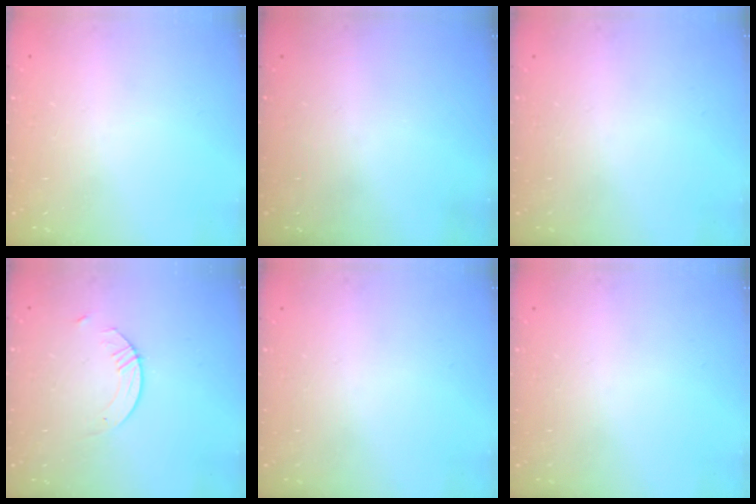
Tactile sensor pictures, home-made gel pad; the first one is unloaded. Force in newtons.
{"total": 0.0}
{"total": 0.0}
{"total": 4.9, "press": 4.8, "slide": 0.5}
{"total": 0.0}
{"total": 0.0}